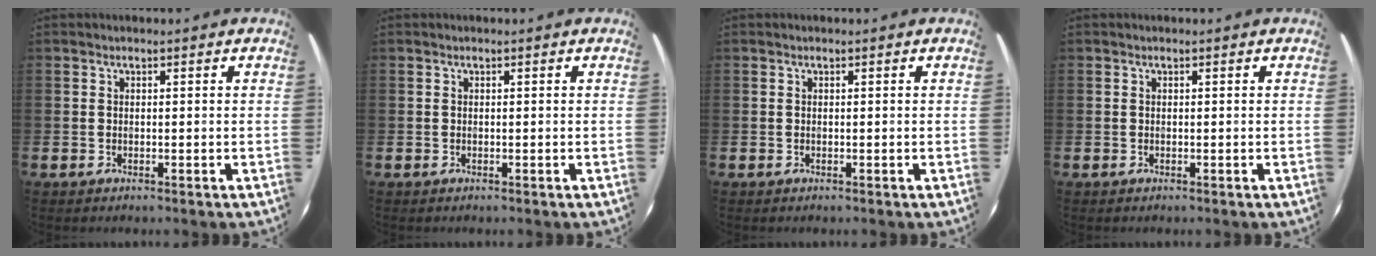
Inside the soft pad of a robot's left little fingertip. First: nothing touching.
{"total": 0.0}
{"total": 0.0}
{"total": 0.0}